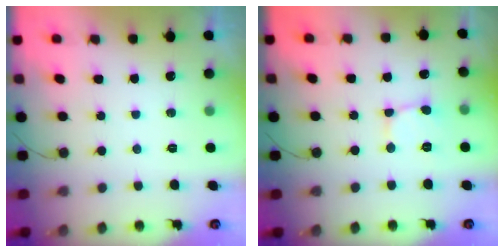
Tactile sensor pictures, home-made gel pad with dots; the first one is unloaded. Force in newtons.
{"total": 2.2, "press": 2.2, "slide": 0.1}